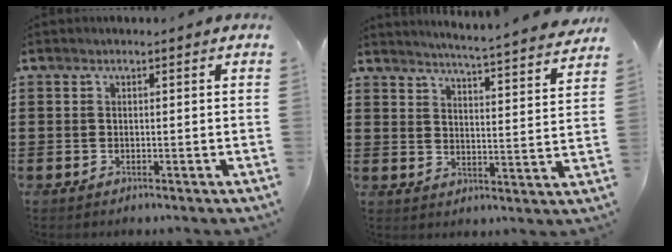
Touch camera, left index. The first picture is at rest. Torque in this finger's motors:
{"motor_torque": [0.26, -0.25, 0.38, 0.09]}